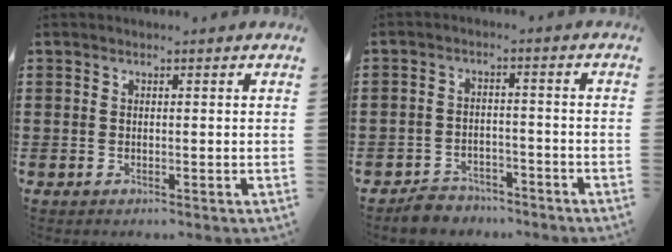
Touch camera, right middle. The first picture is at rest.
{"total": 3.8, "force": [-3.6, 1.1, 0.0], "torque": [-0.004, 0.006, -0.076]}